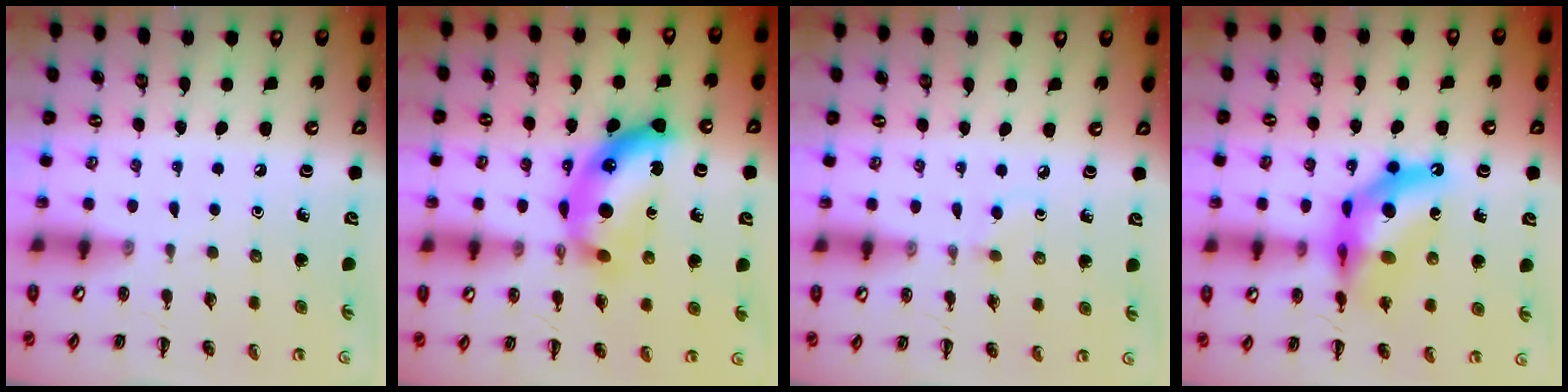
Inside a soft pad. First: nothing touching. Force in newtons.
{"total": 15.9, "press": 15.9, "slide": 0.5}
{"total": 2.3, "press": 2.1, "slide": 1.0}
{"total": 15.1, "press": 14.6, "slide": 3.8}